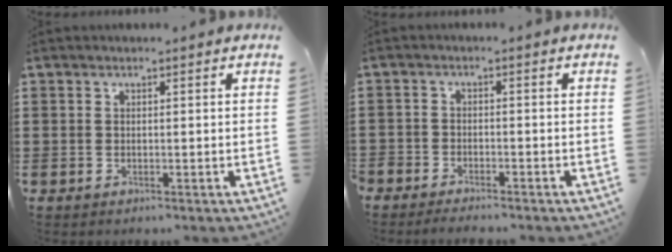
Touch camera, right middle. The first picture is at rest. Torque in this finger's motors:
{"motor_torque": [0.35, -0.19, 0.62, 0.09]}